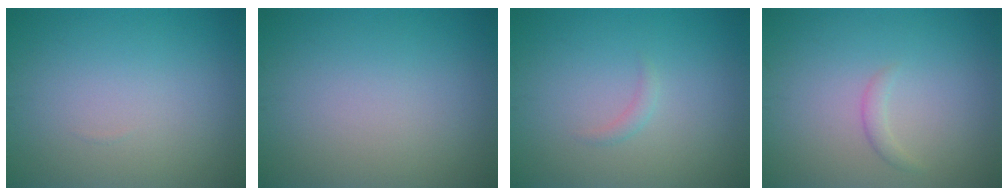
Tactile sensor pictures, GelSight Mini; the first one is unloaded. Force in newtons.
{"total": 0.0}
{"total": 0.8, "press": 0.8, "slide": 0.1}
{"total": 1.0, "press": 1.0, "slide": 0.1}